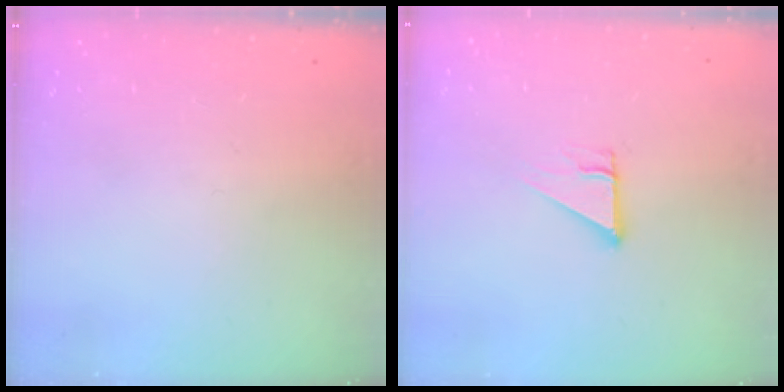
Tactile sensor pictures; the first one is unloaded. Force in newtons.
{"total": 4.2, "press": 4.2, "slide": 0.3}